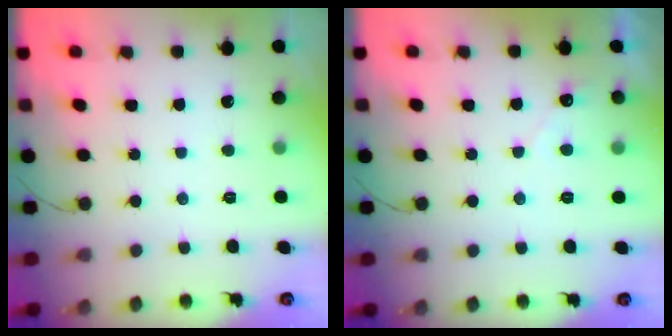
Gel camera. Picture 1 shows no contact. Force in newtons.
{"total": 2.8, "press": 2.8, "slide": 0.2}